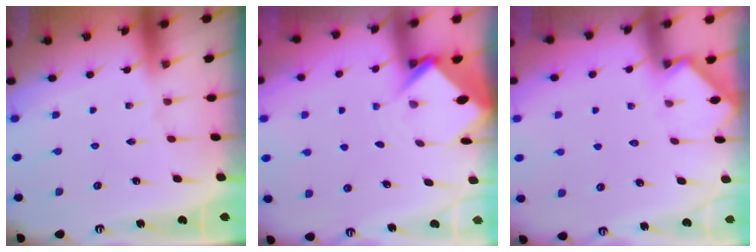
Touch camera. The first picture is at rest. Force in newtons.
{"total": 3.6, "press": 3.6, "slide": 0.2}
{"total": 2.6, "press": 2.5, "slide": 0.3}